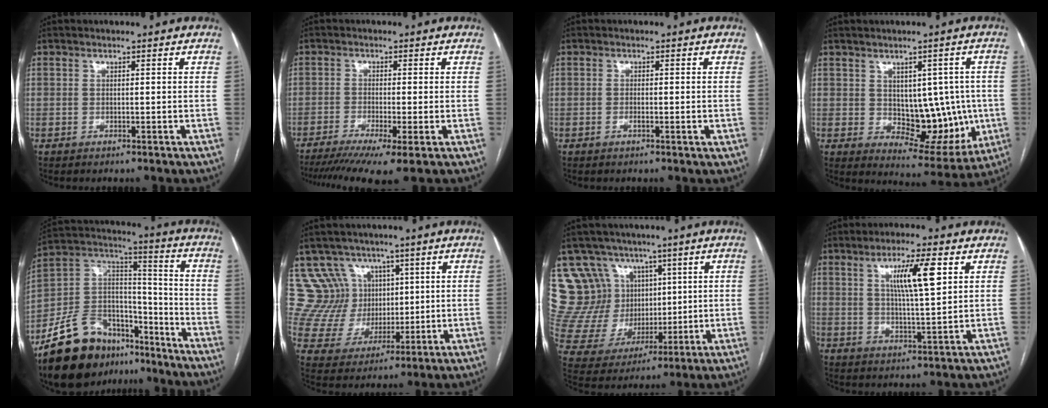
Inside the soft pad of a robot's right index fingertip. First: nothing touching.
{"total": 10.5, "force": [-7.1, 0.6, 7.7], "torque": [-0.121, -0.018, -0.114]}
{"total": 1.8, "force": [-0.5, 0.4, 1.6], "torque": [-0.029, -0.001, -0.008]}
{"total": 11.3, "force": [-0.4, 6.6, 9.2], "torque": [-0.099, 0.010, 0.019]}
{"total": 19.9, "force": [-14.5, 10.2, 9.1], "torque": [-0.179, 0.050, -0.250]}
{"total": 9.8, "force": [5.2, 8.3, 0.7], "torque": [-0.023, 0.044, 0.106]}
{"total": 16.0, "force": [8.2, 13.0, 4.7], "torque": [-0.112, 0.059, 0.179]}
{"total": 8.3, "force": [3.0, 0.7, 7.7], "torque": [-0.134, 0.002, 0.052]}